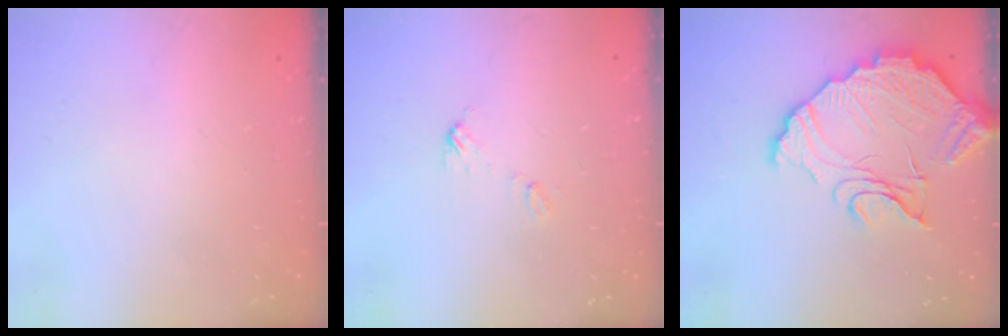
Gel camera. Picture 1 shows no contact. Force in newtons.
{"total": 4.6, "press": 4.6, "slide": 0.4}
{"total": 14.8, "press": 14.7, "slide": 1.3}